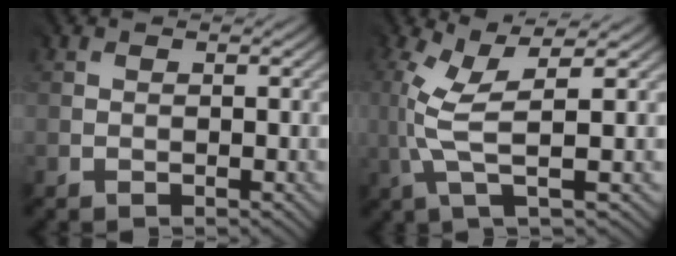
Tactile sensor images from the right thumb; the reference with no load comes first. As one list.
[{"total": 5.5, "force": [0.3, 0.9, 5.4], "torque": [-0.127, 0.009, 0.008]}]